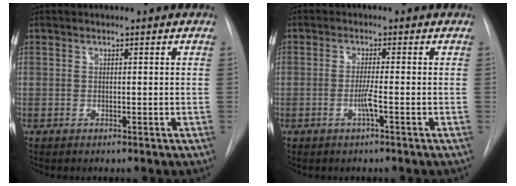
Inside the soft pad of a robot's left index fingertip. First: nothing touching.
{"total": 2.2, "force": [-0.9, -0.4, 2.0], "torque": [-0.042, -0.003, -0.019]}